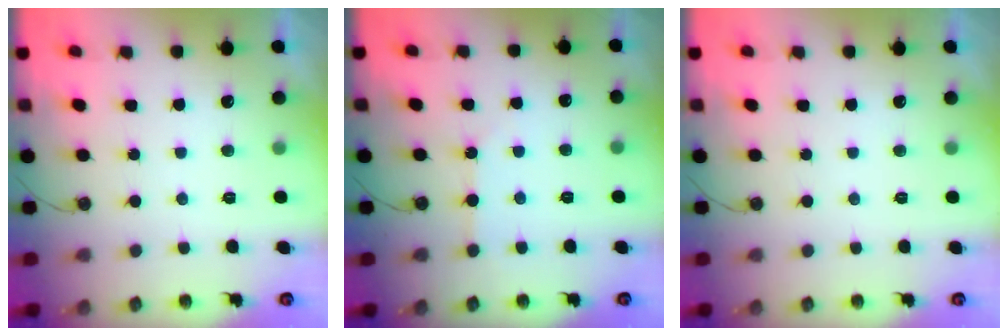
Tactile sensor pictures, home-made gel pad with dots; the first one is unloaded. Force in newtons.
{"total": 2.5, "press": 2.4, "slide": 0.4}
{"total": 0.8, "press": 0.5, "slide": 0.6}